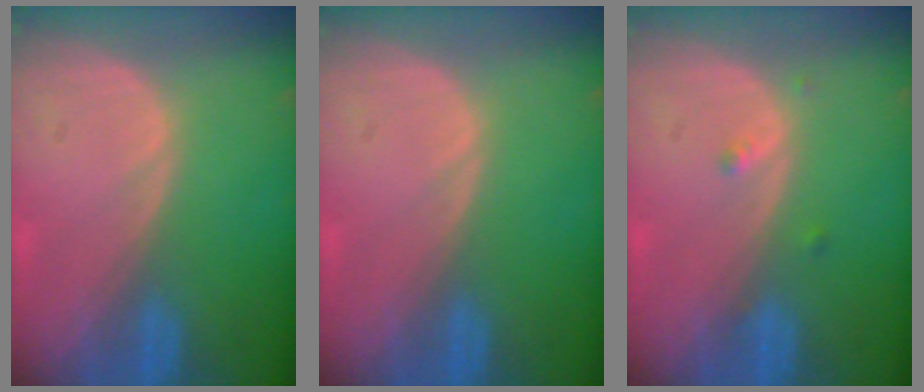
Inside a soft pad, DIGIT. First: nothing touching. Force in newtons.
{"total": 0.0}
{"total": 1.3, "press": 1.1, "slide": 0.7}